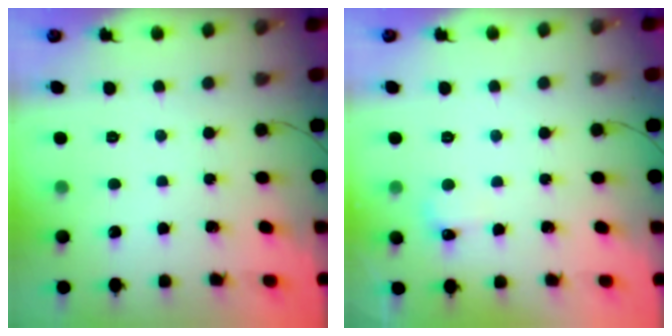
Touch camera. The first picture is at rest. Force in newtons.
{"total": 7.2, "press": 4.2, "slide": 5.8}